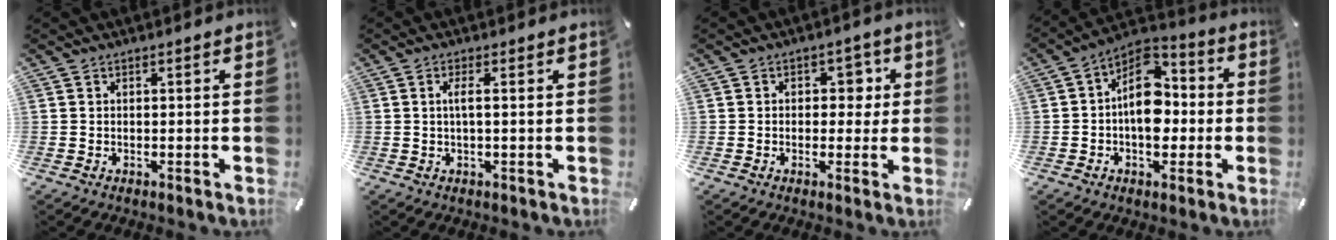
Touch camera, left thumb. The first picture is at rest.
{"total": 2.9, "force": [0.4, 0.2, 2.8], "torque": [-0.054, -0.003, 0.004]}
{"total": 5.2, "force": [0.5, 4.1, 3.2], "torque": [-0.020, -0.005, -0.006]}
{"total": 12.5, "force": [-0.9, 8.9, 8.8], "torque": [-0.135, -0.001, -0.020]}